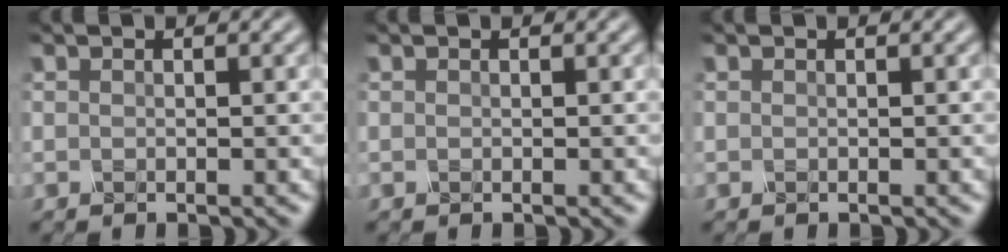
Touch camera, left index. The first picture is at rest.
{"total": 0.0}
{"total": 0.0}